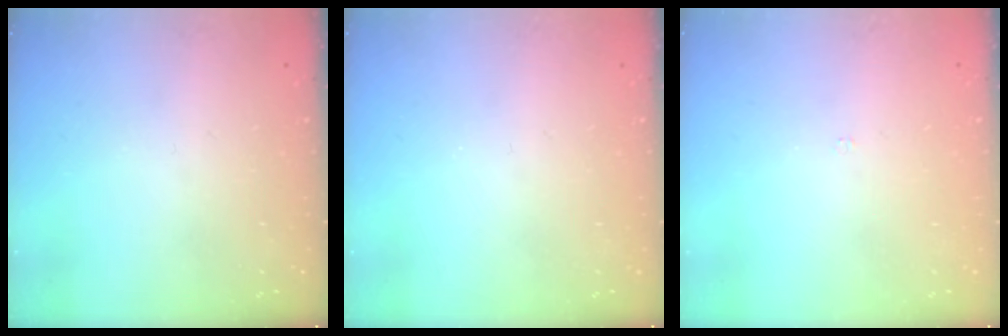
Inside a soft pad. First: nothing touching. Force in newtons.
{"total": 0.0}
{"total": 1.8, "press": 1.7, "slide": 0.3}